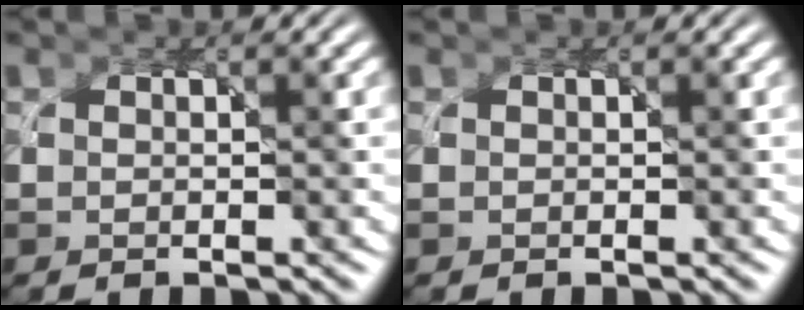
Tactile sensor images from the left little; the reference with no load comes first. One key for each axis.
{"total": 0.0}